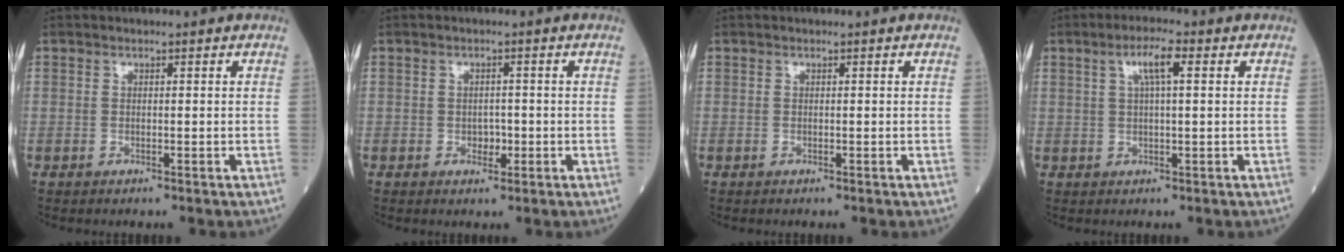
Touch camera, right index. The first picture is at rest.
{"total": 1.7, "force": [-0.5, 1.2, 1.1], "torque": [-0.013, 0.003, -0.006]}
{"total": 0.0}
{"total": 4.7, "force": [1.7, 0.6, 4.3], "torque": [-0.082, 0.011, 0.031]}